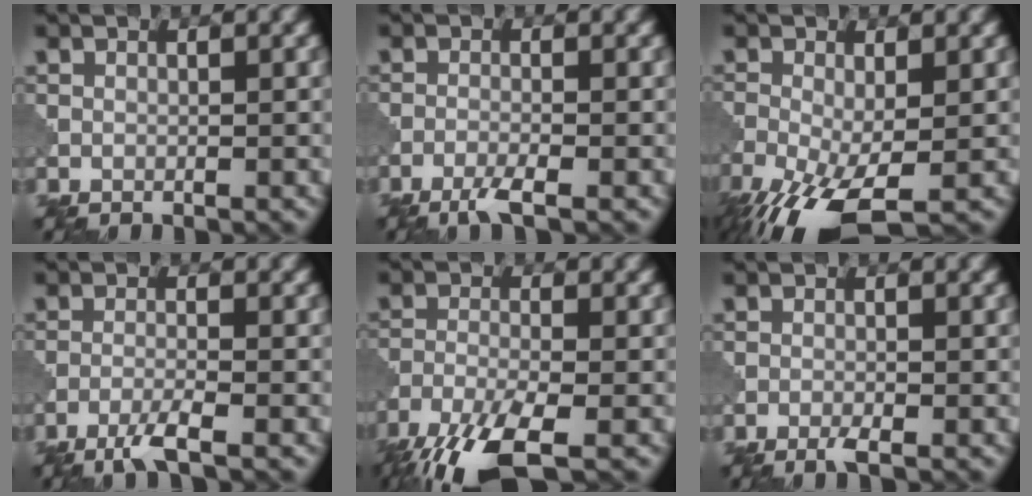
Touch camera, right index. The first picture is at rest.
{"total": 2.3, "force": [-1.6, 0.3, 1.7], "torque": [-0.034, -0.002, -0.039]}
{"total": 9.4, "force": [-4.7, 3.7, 7.3], "torque": [-0.162, -0.038, -0.082]}
{"total": 2.8, "force": [-1.9, 0.3, 2.1], "torque": [-0.040, 0.000, -0.047]}
{"total": 8.1, "force": [-5.8, 1.9, 5.4], "torque": [-0.111, -0.019, -0.116]}
{"total": 1.3, "force": [-0.9, 0.1, 1.0], "torque": [-0.019, 0.000, -0.019]}